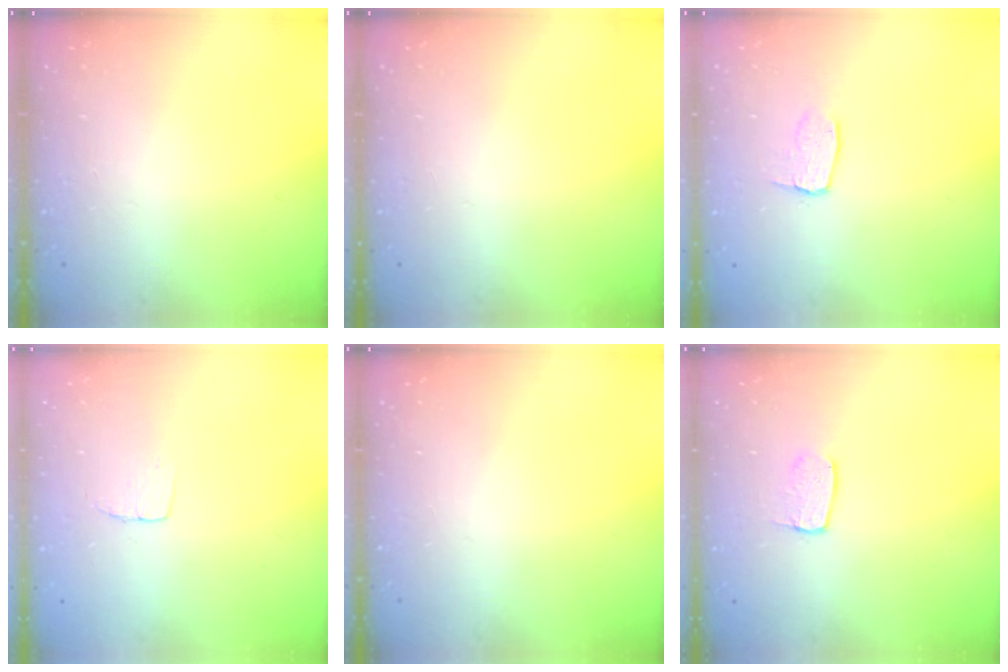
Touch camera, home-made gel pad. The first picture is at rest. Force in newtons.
{"total": 0.0}
{"total": 3.0, "press": 3.0, "slide": 0.2}
{"total": 3.9, "press": 3.9, "slide": 0.3}
{"total": 0.0}
{"total": 5.5, "press": 5.5, "slide": 0.2}